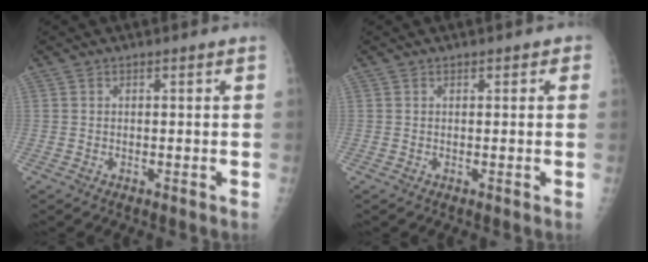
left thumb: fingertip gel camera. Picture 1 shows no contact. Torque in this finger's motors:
{"motor_torque": [-0.22, 0.07, -0.13, -0.13, 0.03]}